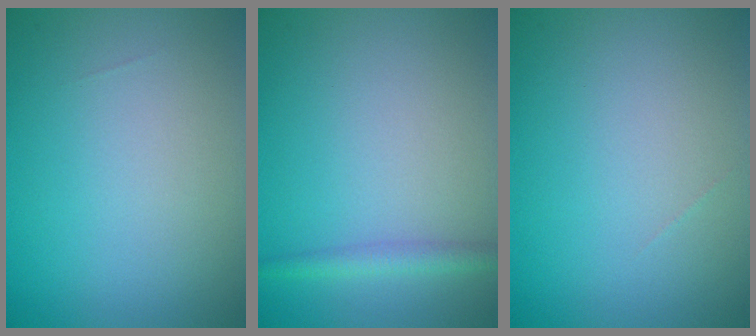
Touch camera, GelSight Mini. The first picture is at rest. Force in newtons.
{"total": 1.7, "press": 1.7, "slide": 0.1}
{"total": 0.0}